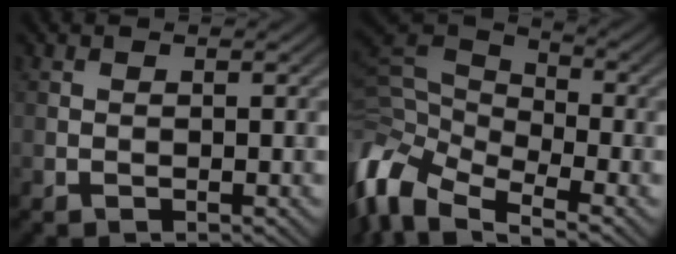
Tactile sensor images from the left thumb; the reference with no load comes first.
{"total": 11.4, "force": [-5.3, 5.5, 8.4], "torque": [-0.206, 0.002, -0.108]}